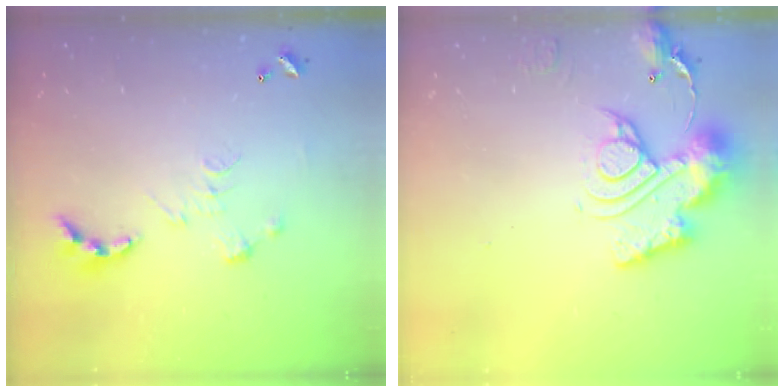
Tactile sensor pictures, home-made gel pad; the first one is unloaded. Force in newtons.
{"total": 15.0, "press": 14.9, "slide": 1.6}